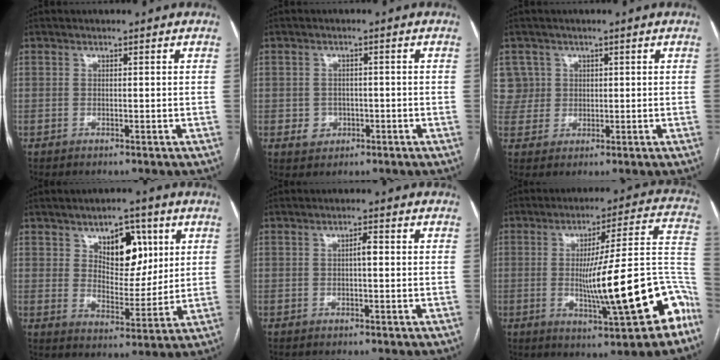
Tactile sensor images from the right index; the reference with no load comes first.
{"total": 3.0, "force": [-0.7, 2.8, 0.8], "torque": [-0.001, 0.007, -0.002]}
{"total": 5.0, "force": [1.8, 4.6, -0.3], "torque": [0.022, 0.014, 0.040]}
{"total": 9.5, "force": [4.1, 5.3, 6.7], "torque": [-0.094, 0.009, 0.070]}
{"total": 1.6, "force": [-0.1, 0.4, 1.5], "torque": [-0.025, 0.004, -0.001]}
{"total": 19.6, "force": [-6.6, 2.2, 18.3], "torque": [-0.207, 0.020, -0.084]}